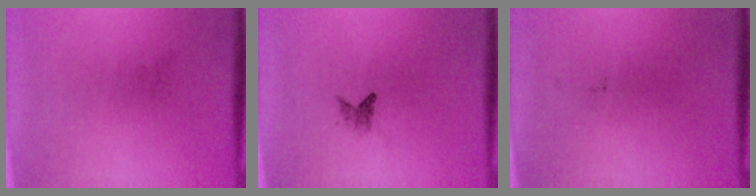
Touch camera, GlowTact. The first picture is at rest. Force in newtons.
{"total": 1.2}
{"total": 0.0}